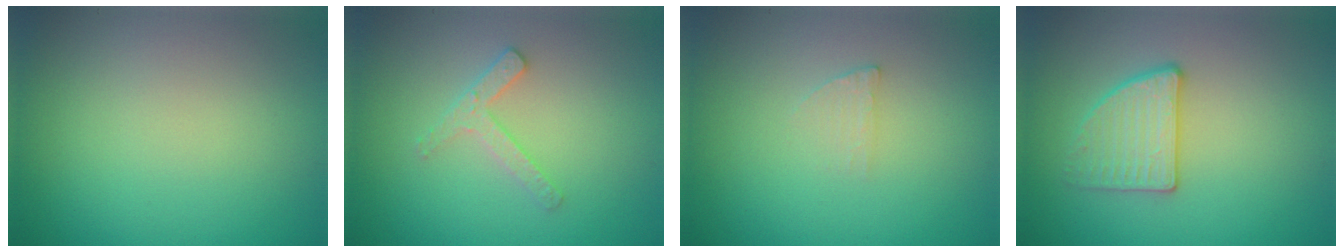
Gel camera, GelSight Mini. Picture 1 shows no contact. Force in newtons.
{"total": 1.9, "press": 1.8, "slide": 0.4}
{"total": 1.0, "press": 1.0, "slide": 0.2}
{"total": 2.8, "press": 2.7, "slide": 0.6}